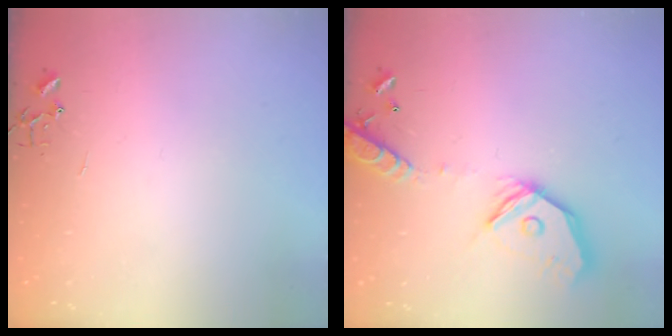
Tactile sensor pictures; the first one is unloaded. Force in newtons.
{"total": 18.4, "press": 18.2, "slide": 3.1}